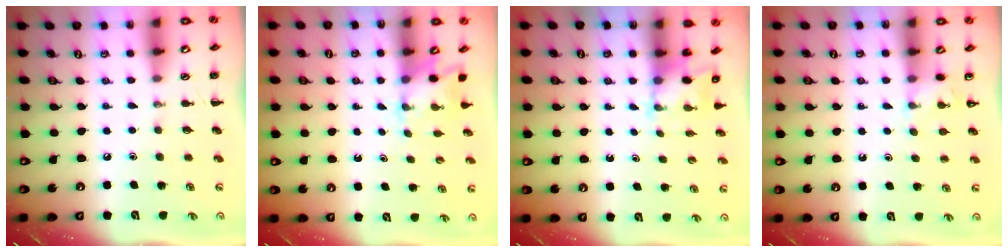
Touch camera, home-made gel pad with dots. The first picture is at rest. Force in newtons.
{"total": 2.5, "press": 2.4, "slide": 0.9}
{"total": 2.4, "press": 2.3, "slide": 0.8}
{"total": 5.0, "press": 4.7, "slide": 1.6}